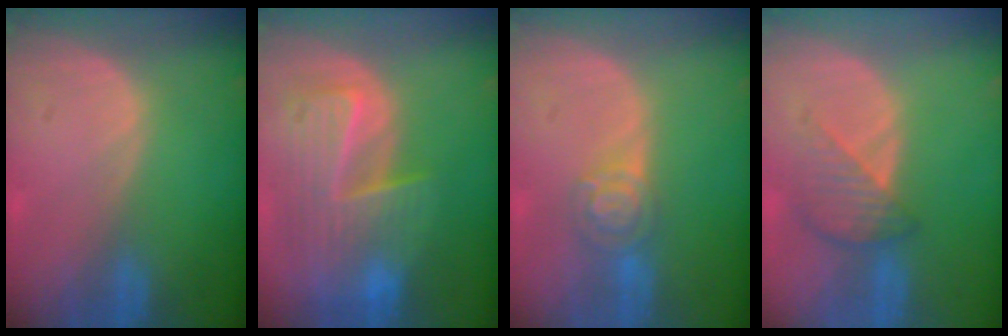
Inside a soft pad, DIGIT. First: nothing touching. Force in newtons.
{"total": 10.2, "press": 8.8, "slide": 5.0}
{"total": 5.0, "press": 4.3, "slide": 2.5}
{"total": 4.6, "press": 4.3, "slide": 1.8}